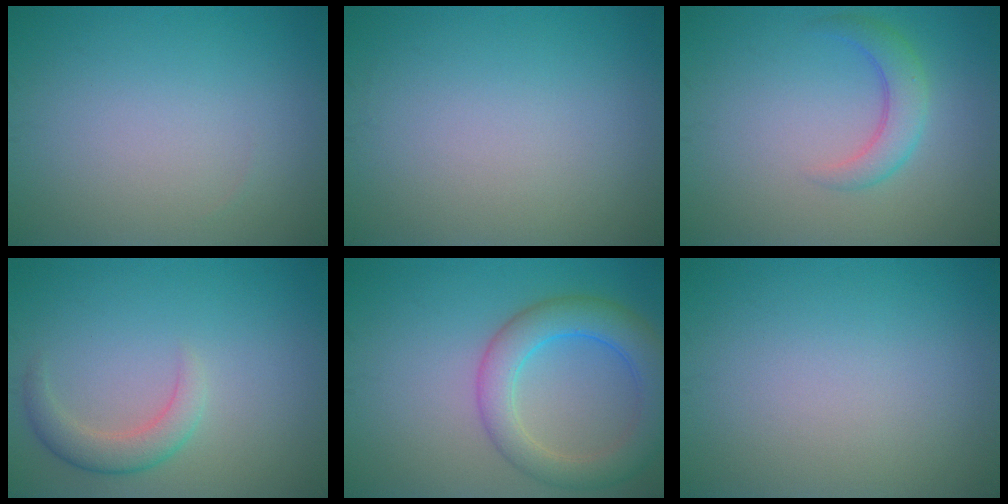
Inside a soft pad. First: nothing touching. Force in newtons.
{"total": 0.0}
{"total": 2.8, "press": 2.8, "slide": 0.1}
{"total": 2.8, "press": 2.8, "slide": 0.1}
{"total": 5.7, "press": 5.7, "slide": 0.2}
{"total": 0.0}